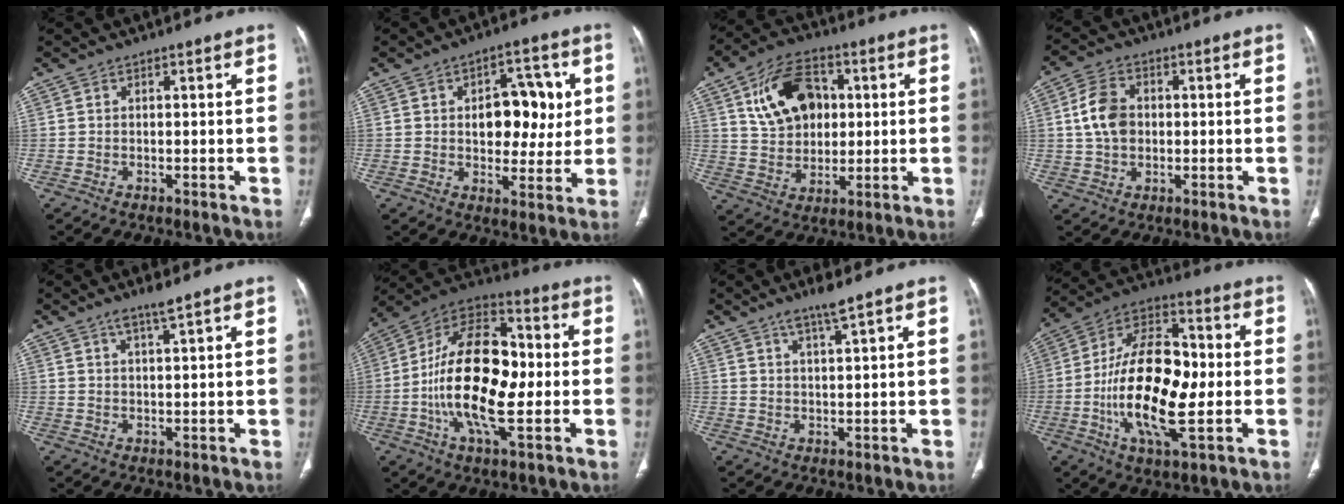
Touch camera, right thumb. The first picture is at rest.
{"total": 12.5, "force": [2.0, 7.6, 9.7], "torque": [-0.081, 0.003, 0.032]}
{"total": 14.5, "force": [3.8, 10.3, 9.5], "torque": [-0.130, 0.002, 0.067]}
{"total": 7.8, "force": [0.7, 5.7, 5.3], "torque": [-0.086, 0.011, 0.010]}
{"total": 3.6, "force": [2.6, 0.3, 2.4], "torque": [-0.044, -0.012, 0.052]}
{"total": 21.9, "force": [-1.9, 10.5, 19.1], "torque": [-0.328, 0.024, -0.040]}
{"total": 4.3, "force": [3.2, 0.1, 2.9], "torque": [-0.051, -0.017, 0.062]}
{"total": 20.9, "force": [-2.4, 9.6, 18.4], "torque": [-0.322, 0.020, -0.043]}